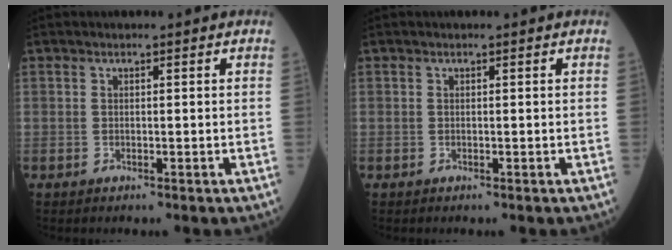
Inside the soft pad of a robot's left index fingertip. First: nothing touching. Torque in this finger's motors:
{"motor_torque": [-0.10, 0.09, 0.00, 0.00]}